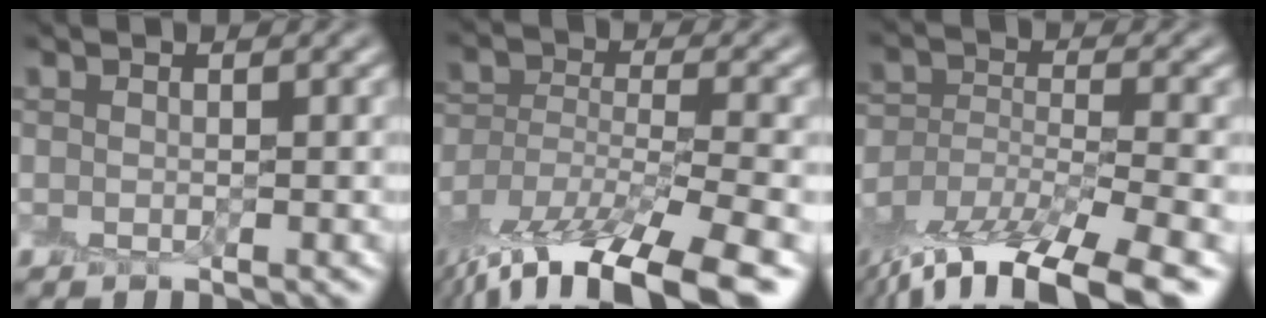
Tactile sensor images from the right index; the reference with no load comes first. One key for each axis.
{"total": 14.1, "fx": -10.8, "fy": 4.1, "fz": 8.1, "tx": -0.169, "ty": -0.028, "tz": -0.170}
{"total": 12.1, "fx": -9.4, "fy": 3.6, "fz": 6.7, "tx": -0.135, "ty": -0.020, "tz": -0.158}